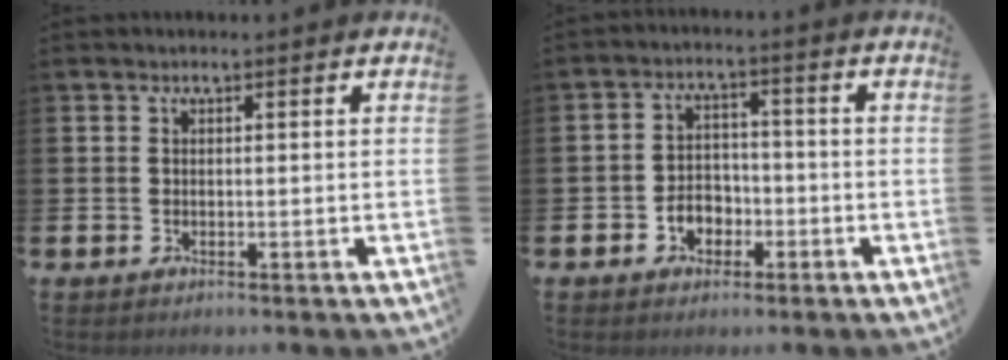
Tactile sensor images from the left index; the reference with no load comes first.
{"total": 3.5, "force": [-1.7, 2.8, 1.4], "torque": [-0.016, -0.001, -0.040]}